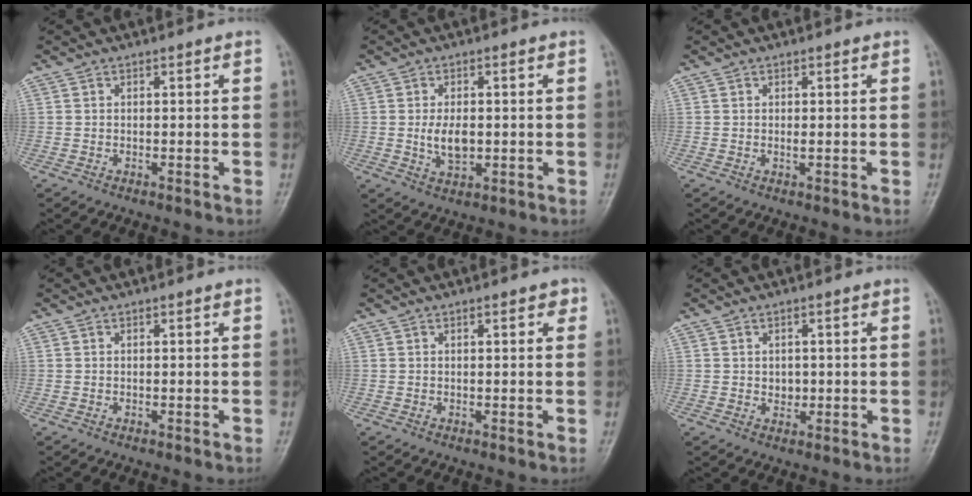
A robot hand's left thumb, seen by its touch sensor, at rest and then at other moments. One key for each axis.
{"total": 5.0, "fx": -0.2, "fy": 2.8, "fz": 4.2, "tx": -0.074, "ty": -0.007, "tz": 0.000}
{"total": 0.8, "fx": 0.2, "fy": 0.2, "fz": 0.8, "tx": -0.014, "ty": -0.002, "tz": 0.003}
{"total": 0.0}
{"total": 1.8, "fx": 0.9, "fy": 0.8, "fz": 1.4, "tx": -0.012, "ty": 0.000, "tz": 0.009}
{"total": 2.2, "fx": 0.1, "fy": 1.8, "fz": 1.3, "tx": -0.008, "ty": 0.001, "tz": 0.005}